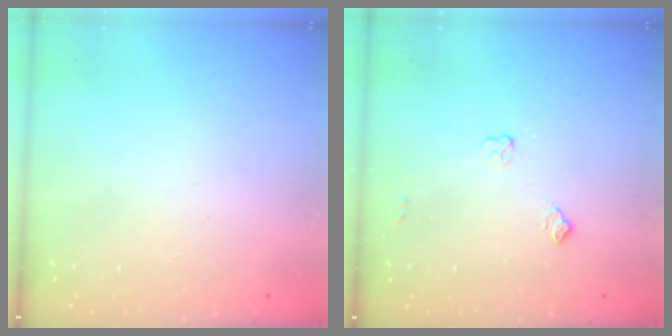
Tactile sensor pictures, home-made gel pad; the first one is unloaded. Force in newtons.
{"total": 6.0, "press": 6.0, "slide": 0.8}